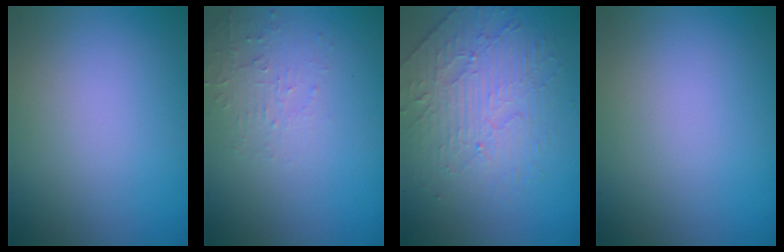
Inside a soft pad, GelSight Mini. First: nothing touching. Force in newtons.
{"total": 1.9, "press": 1.9, "slide": 0.3}
{"total": 4.5, "press": 3.3, "slide": 3.1}
{"total": 0.0}